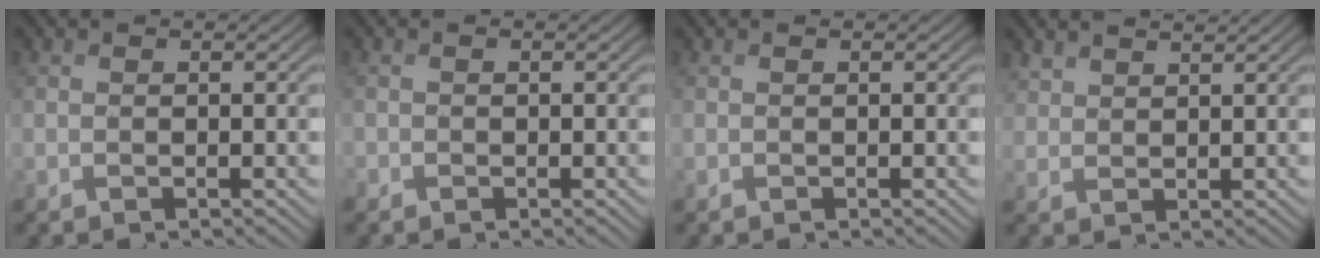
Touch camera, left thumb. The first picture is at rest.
{"total": 0.6, "force": [-0.4, 0.5, 0.0], "torque": [0.001, -0.004, -0.008]}
{"total": 0.0}
{"total": 2.7, "force": [2.5, 0.9, 0.8], "torque": [-0.019, 0.004, 0.056]}